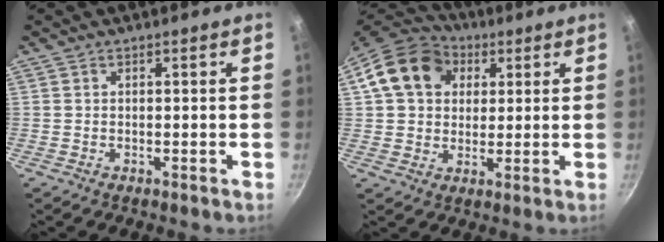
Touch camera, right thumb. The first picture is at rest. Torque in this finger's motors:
{"motor_torque": [-0.28, 2.01, 0.06, -0.13, 0.25]}